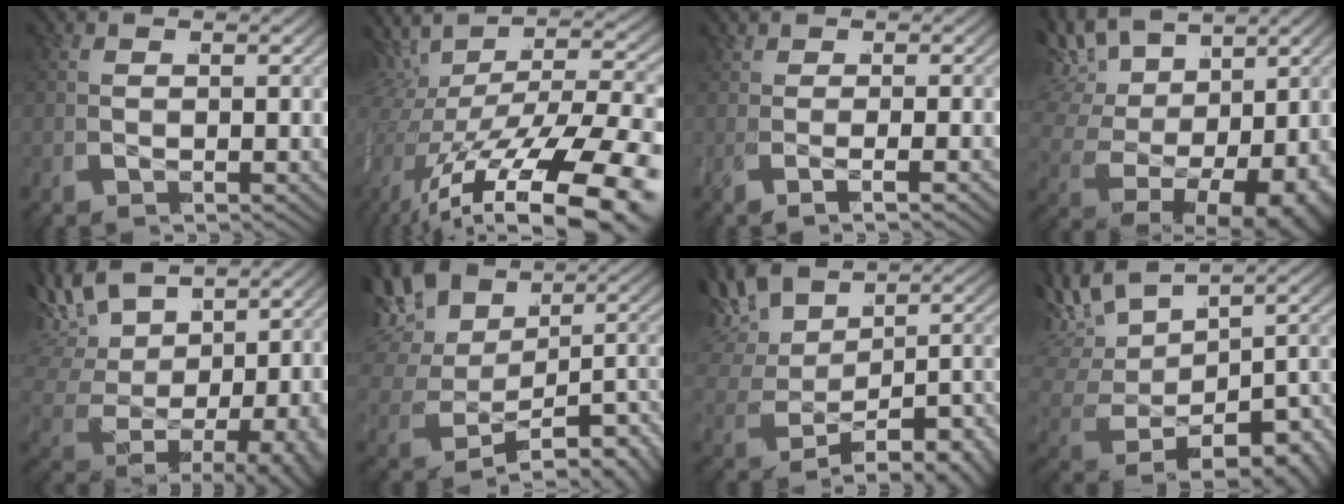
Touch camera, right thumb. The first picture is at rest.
{"total": 13.1, "force": [-3.8, 7.5, 10.1], "torque": [-0.195, -0.041, -0.037]}
{"total": 1.8, "force": [-0.4, 0.7, 1.6], "torque": [-0.030, -0.008, -0.008]}
{"total": 12.7, "force": [1.0, 8.8, 9.0], "torque": [-0.185, -0.019, 0.021]}
{"total": 10.2, "force": [1.3, 7.0, 7.4], "torque": [-0.178, -0.029, 0.036]}
{"total": 10.2, "force": [-1.5, 7.6, 6.7], "torque": [-0.129, -0.007, -0.023]}
{"total": 8.4, "force": [-0.6, 6.1, 5.9], "torque": [-0.118, -0.018, 0.000]}
{"total": 9.6, "force": [-0.3, 6.5, 7.0], "torque": [-0.169, -0.025, 0.012]}